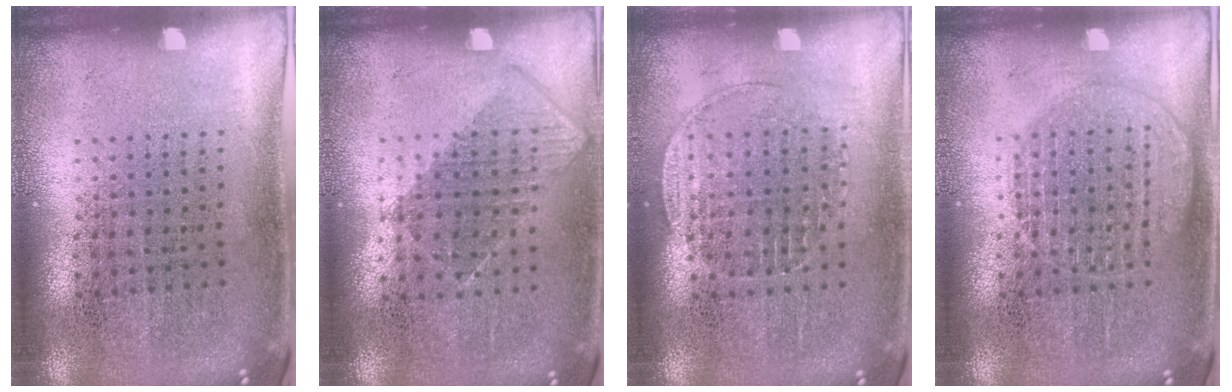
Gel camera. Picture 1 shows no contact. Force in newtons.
{"total": 0.8, "press": 0.8, "slide": 0.3}
{"total": 1.2, "press": 1.1, "slide": 0.5}
{"total": 2.3, "press": 2.3, "slide": 0.4}